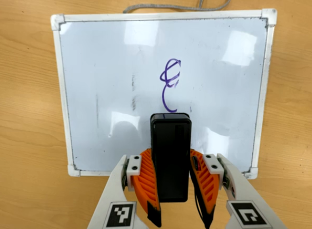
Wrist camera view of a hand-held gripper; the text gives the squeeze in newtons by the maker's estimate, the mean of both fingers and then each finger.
{"total": 7.8, "left": 6.8, "right": 8.9}